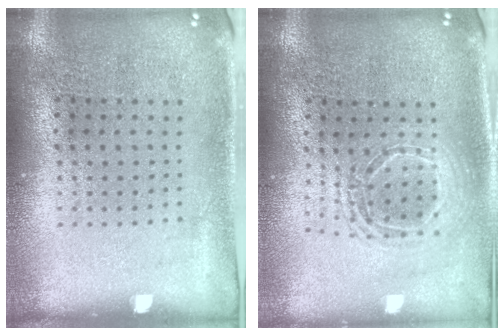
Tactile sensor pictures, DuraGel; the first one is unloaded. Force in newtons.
{"total": 1.6, "press": 1.4, "slide": 0.8}